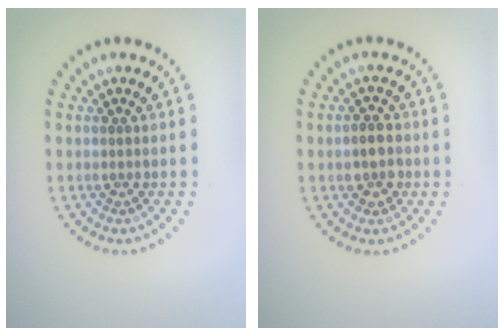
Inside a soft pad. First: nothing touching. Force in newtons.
{"total": 2.5, "press": 2.5, "slide": 0.4}